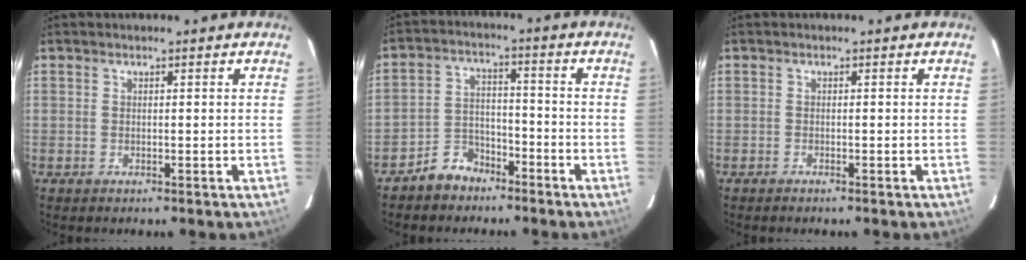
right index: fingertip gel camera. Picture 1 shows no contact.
{"total": 6.6, "force": [-5.1, 4.1, 1.2], "torque": [-0.034, 0.023, -0.085]}
{"total": 0.5, "force": [-0.5, 0.0, 0.2], "torque": [-0.002, -0.001, -0.011]}